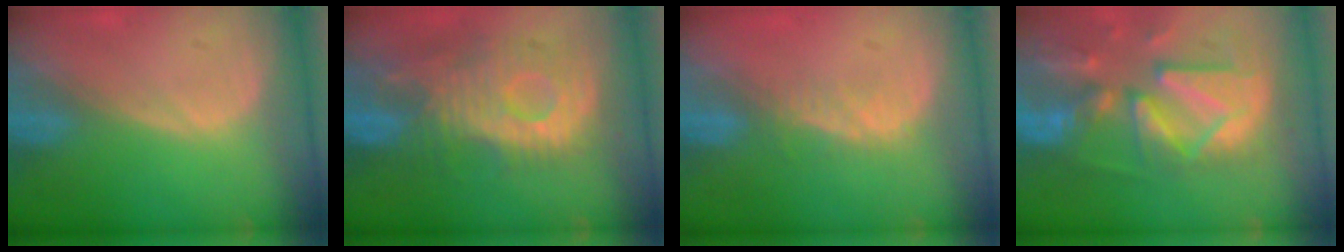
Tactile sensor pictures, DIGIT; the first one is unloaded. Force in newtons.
{"total": 11.2, "press": 10.3, "slide": 4.5}
{"total": 2.8, "press": 2.3, "slide": 1.7}
{"total": 13.1, "press": 11.4, "slide": 6.6}